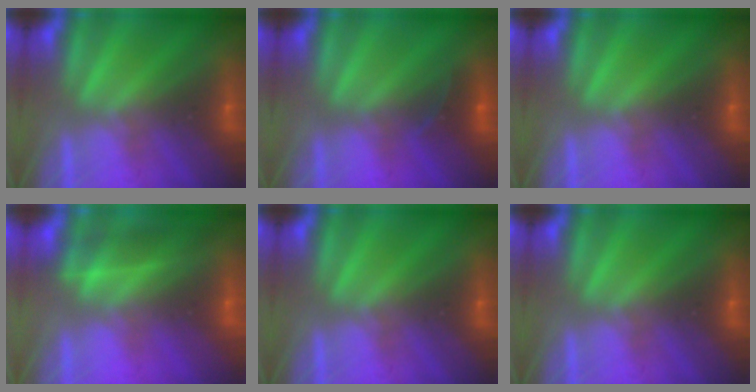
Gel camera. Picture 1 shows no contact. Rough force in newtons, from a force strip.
{"total": 2.6}
{"total": 0.0}
{"total": 2.2}
{"total": 0.0}
{"total": 0.0}